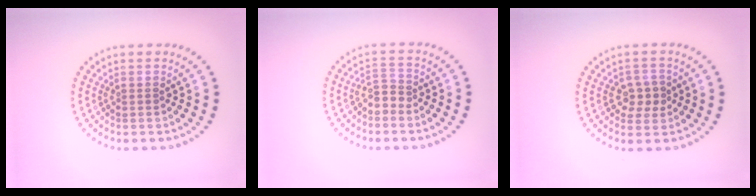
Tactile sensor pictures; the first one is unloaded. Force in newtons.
{"total": 1.7, "press": 1.5, "slide": 0.9}
{"total": 2.6, "press": 2.5, "slide": 0.5}